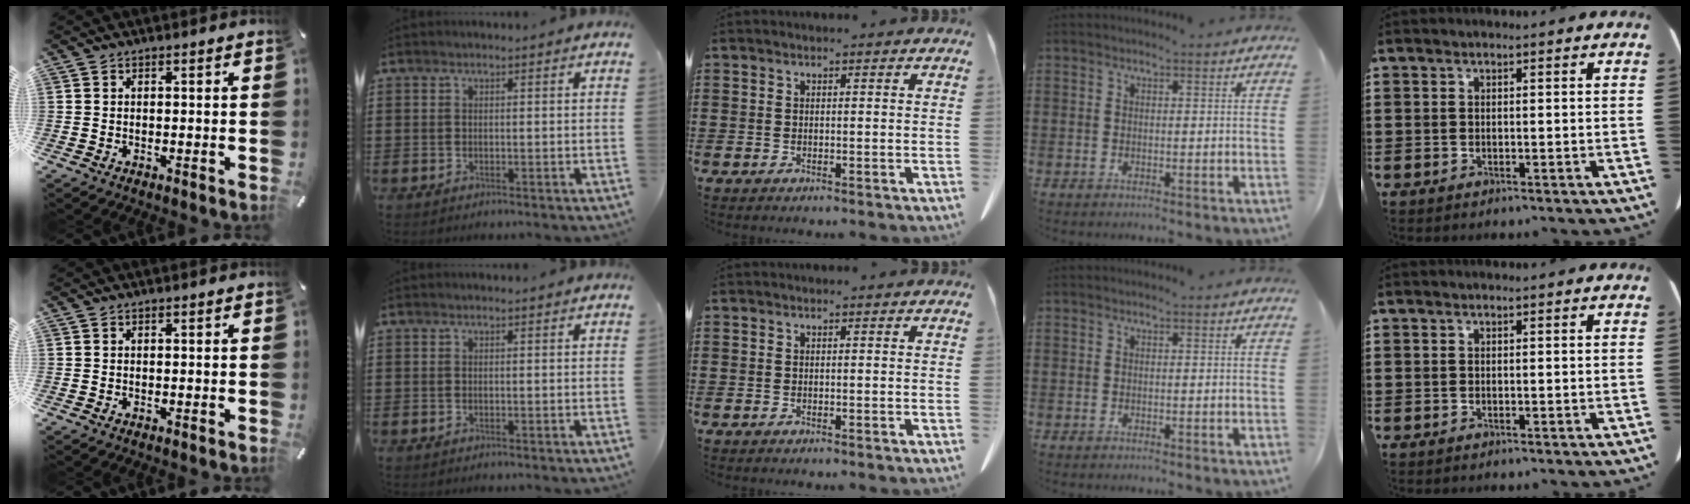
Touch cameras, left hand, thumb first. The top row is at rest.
{}